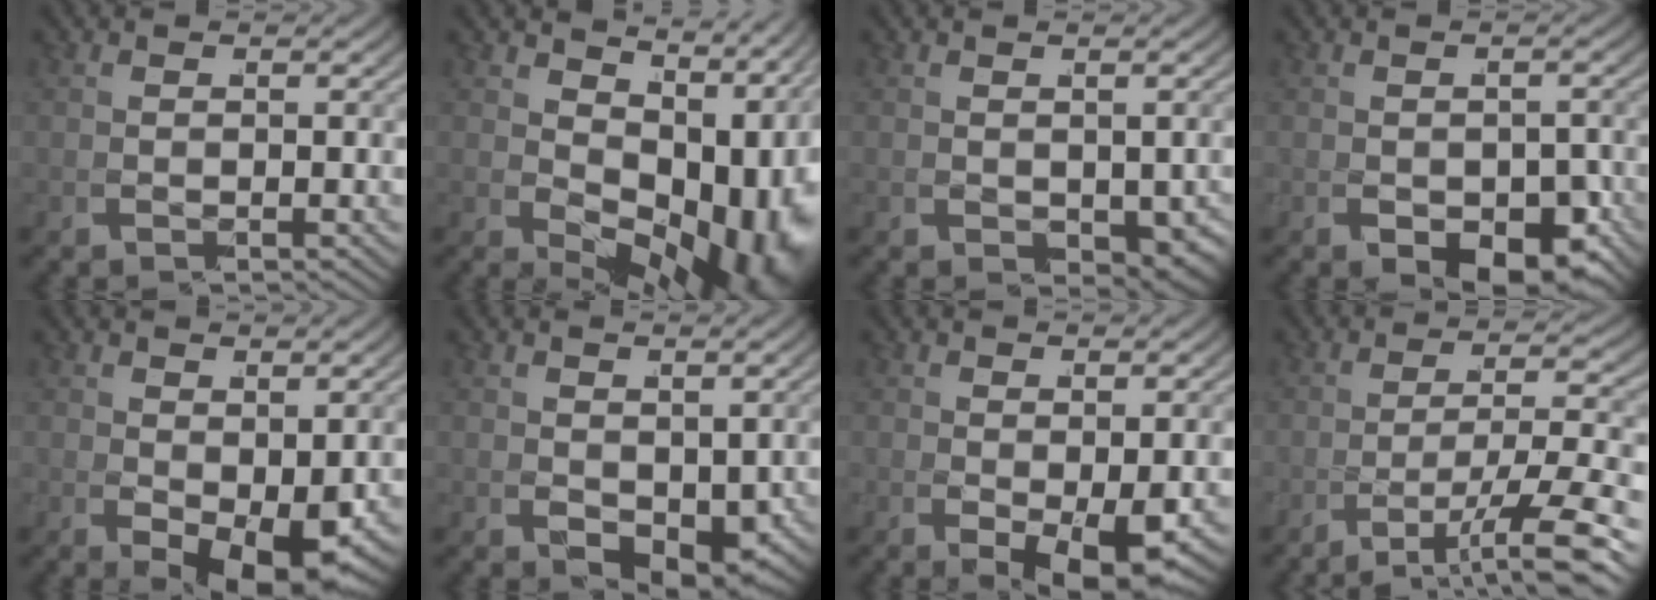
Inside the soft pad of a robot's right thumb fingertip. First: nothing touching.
{"total": 11.3, "force": [-1.1, 6.1, 9.4], "torque": [-0.141, -0.010, 0.000]}
{"total": 2.7, "force": [-0.4, 1.8, 1.9], "torque": [-0.029, -0.016, 0.007]}
{"total": 4.4, "force": [-2.0, 2.1, 3.2], "torque": [-0.060, -0.020, -0.015]}
{"total": 4.6, "force": [-0.8, 1.8, 4.1], "torque": [-0.076, -0.019, 0.000]}
{"total": 2.8, "force": [0.0, 1.6, 2.3], "torque": [-0.047, -0.018, 0.011]}
{"total": 3.7, "force": [-0.9, 1.1, 3.4], "torque": [-0.064, -0.016, -0.004]}
{"total": 5.9, "force": [-2.7, 0.7, 5.1], "torque": [-0.088, -0.001, -0.044]}